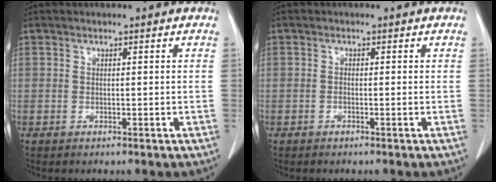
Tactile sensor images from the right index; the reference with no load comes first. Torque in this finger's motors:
{"motor_torque": [0.01, 0.00, -0.03, -0.01]}